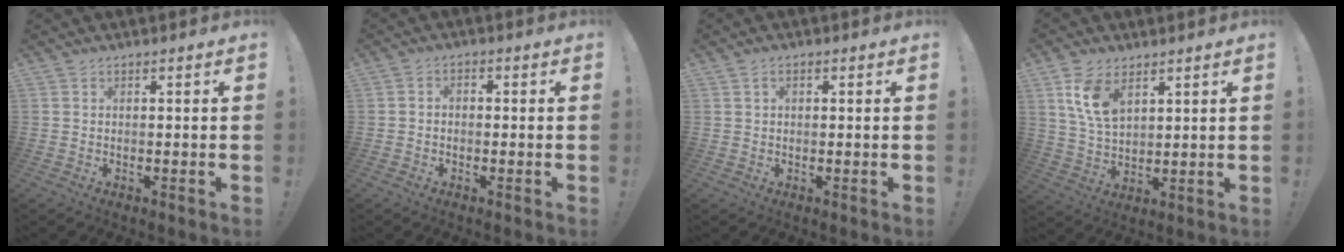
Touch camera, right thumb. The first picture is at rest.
{"total": 2.0, "force": [-1.2, 1.2, 1.0], "torque": [-0.014, 0.009, -0.023]}
{"total": 1.5, "force": [0.4, 1.0, 1.0], "torque": [-0.013, 0.002, 0.005]}
{"total": 9.9, "force": [5.2, 5.7, 6.1], "torque": [-0.113, -0.015, 0.099]}